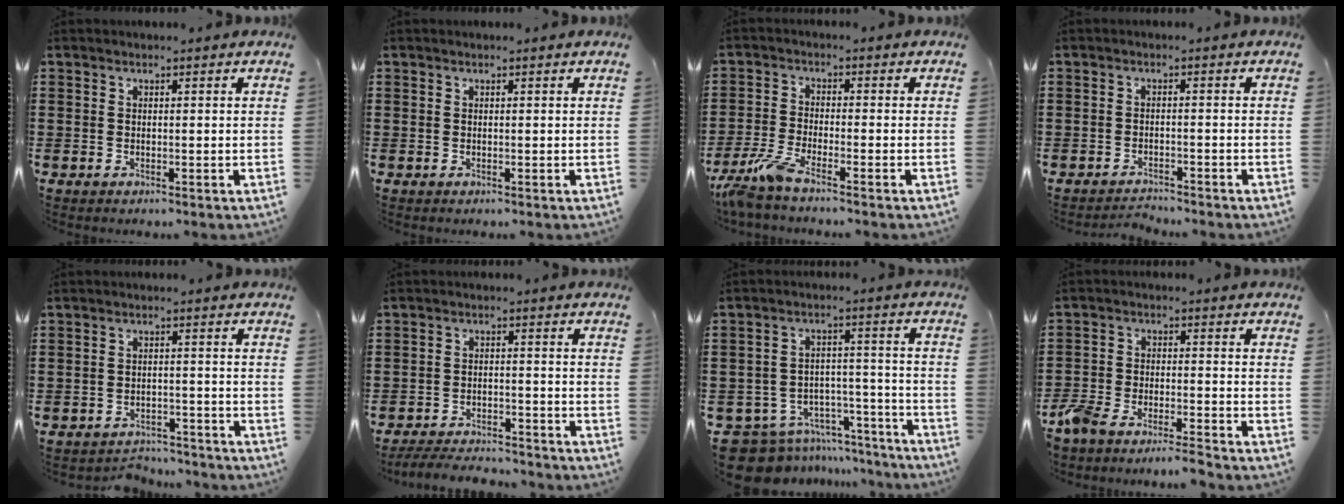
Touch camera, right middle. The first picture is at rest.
{"total": 0.0}
{"total": 4.8, "force": [-3.7, 0.2, 3.0], "torque": [-0.085, -0.017, -0.077]}
{"total": 1.4, "force": [-1.4, 0.0, 0.1], "torque": [-0.009, -0.001, -0.027]}
{"total": 2.9, "force": [-2.9, 0.3, 0.0], "torque": [-0.008, -0.003, -0.061]}
{"total": 4.2, "force": [-4.2, 0.3, 0.5], "torque": [-0.018, -0.002, -0.088]}
{"total": 9.4, "force": [-8.5, 3.5, 2.0], "torque": [-0.055, 0.026, -0.166]}
{"total": 5.1, "force": [-5.0, 0.3, 1.3], "torque": [-0.052, -0.007, -0.105]}